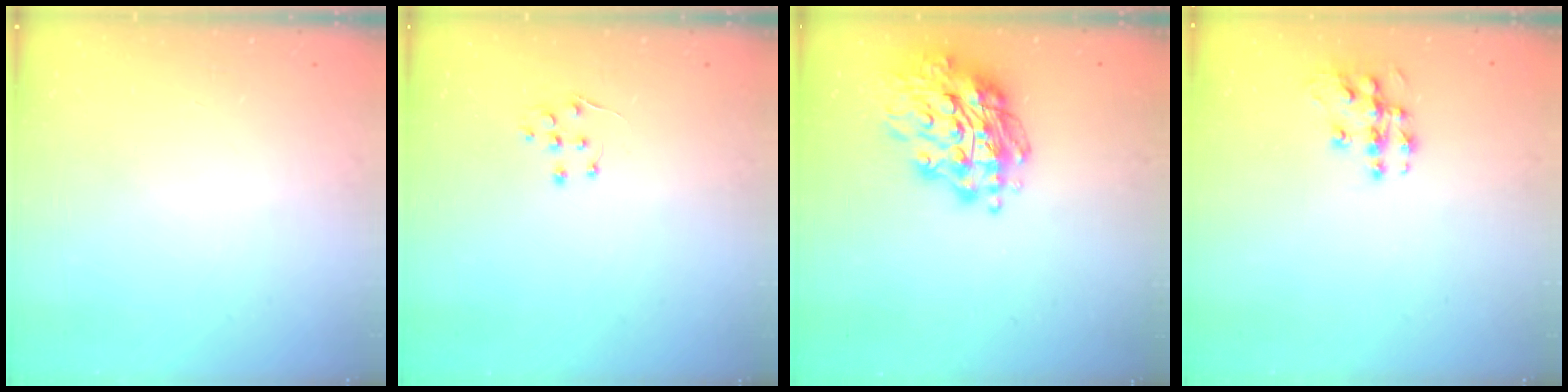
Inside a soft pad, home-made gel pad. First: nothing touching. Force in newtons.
{"total": 5.1, "press": 5.1, "slide": 0.7}
{"total": 18.9, "press": 18.8, "slide": 2.2}
{"total": 10.6, "press": 10.6, "slide": 0.6}